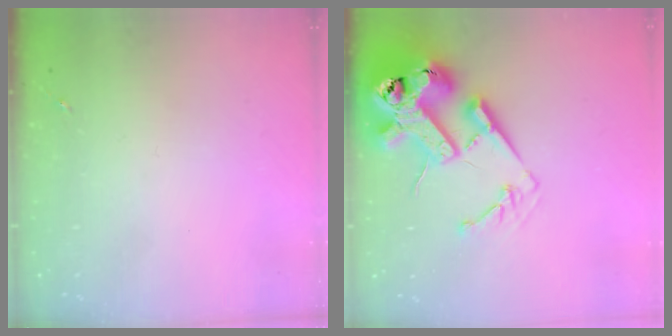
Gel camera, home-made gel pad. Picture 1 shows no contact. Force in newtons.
{"total": 24.1, "press": 23.9, "slide": 3.2}